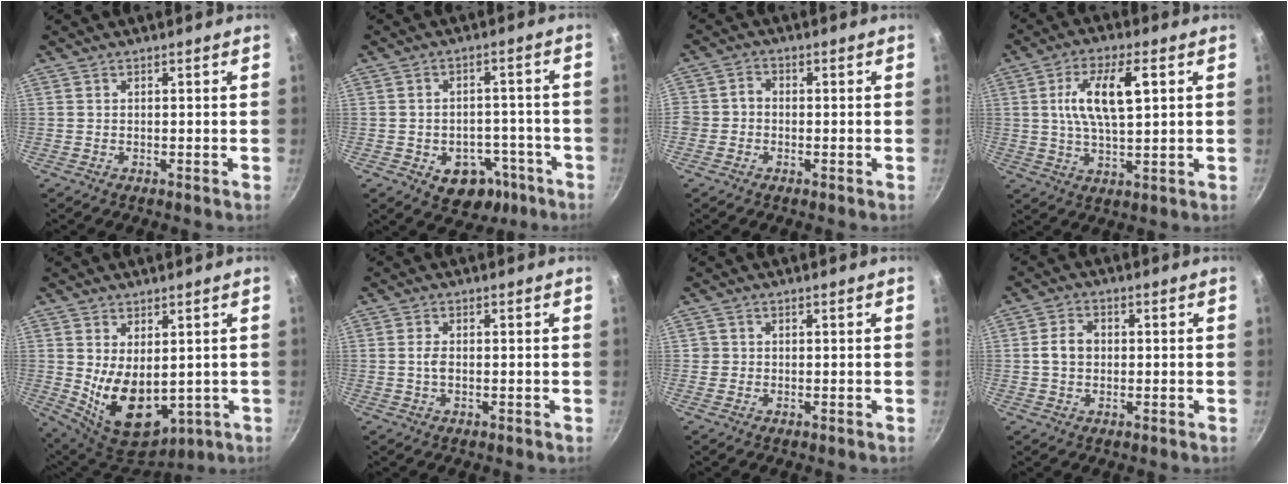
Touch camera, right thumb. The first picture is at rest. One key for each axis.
{"total": 9.7, "fx": -4.7, "fy": 6.8, "fz": 4.9, "tx": -0.042, "ty": 0.040, "tz": -0.055}
{"total": 4.3, "fx": -0.8, "fy": 3.7, "fz": 1.9, "tx": -0.023, "ty": 0.018, "tz": -0.019}
{"total": 11.4, "fx": 2.7, "fy": 4.4, "fz": 10.1, "tx": -0.187, "ty": 0.002, "tz": 0.048}
{"total": 13.3, "fx": -0.7, "fy": 7.9, "fz": 10.7, "tx": -0.162, "ty": -0.019, "tz": 0.023}
{"total": 2.1, "fx": -0.2, "fy": 1.1, "fz": 1.7, "tx": -0.036, "ty": 0.000, "tz": -0.006}
{"total": 1.2, "fx": 0.0, "fy": 1.2, "fz": 0.0, "tx": 0.006, "ty": 0.005, "tz": -0.002}
{"total": 4.8, "fx": 0.1, "fy": 3.6, "fz": 3.1, "tx": -0.053, "ty": 0.012, "tz": -0.001}